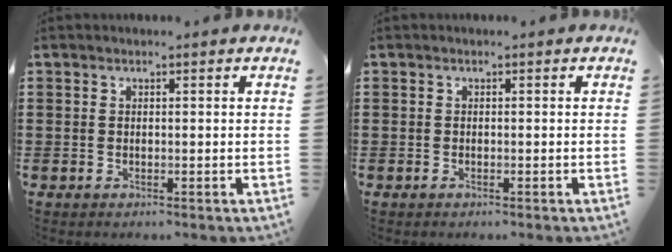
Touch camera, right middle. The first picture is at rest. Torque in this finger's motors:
{"motor_torque": [0.02, 0.23, 0.00, -0.01]}